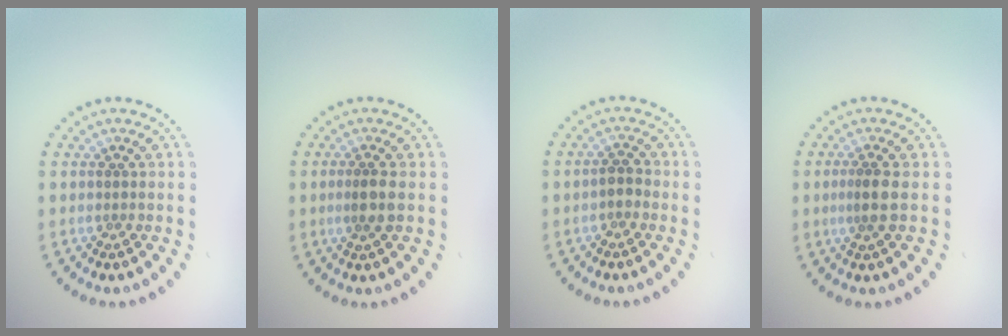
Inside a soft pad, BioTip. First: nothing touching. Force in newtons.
{"total": 2.0, "press": 1.7, "slide": 1.1}
{"total": 1.1, "press": 1.0, "slide": 0.5}
{"total": 2.1, "press": 1.7, "slide": 1.3}